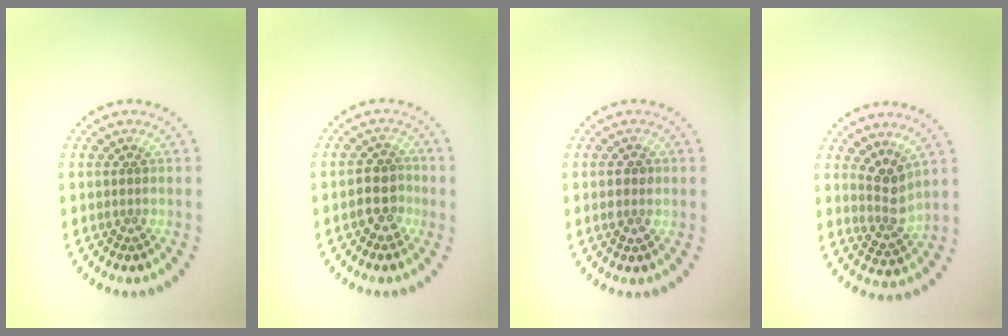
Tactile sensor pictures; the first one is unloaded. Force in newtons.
{"total": 2.6, "press": 2.2, "slide": 1.3}
{"total": 1.4, "press": 1.4, "slide": 0.1}
{"total": 2.7, "press": 2.0, "slide": 1.8}